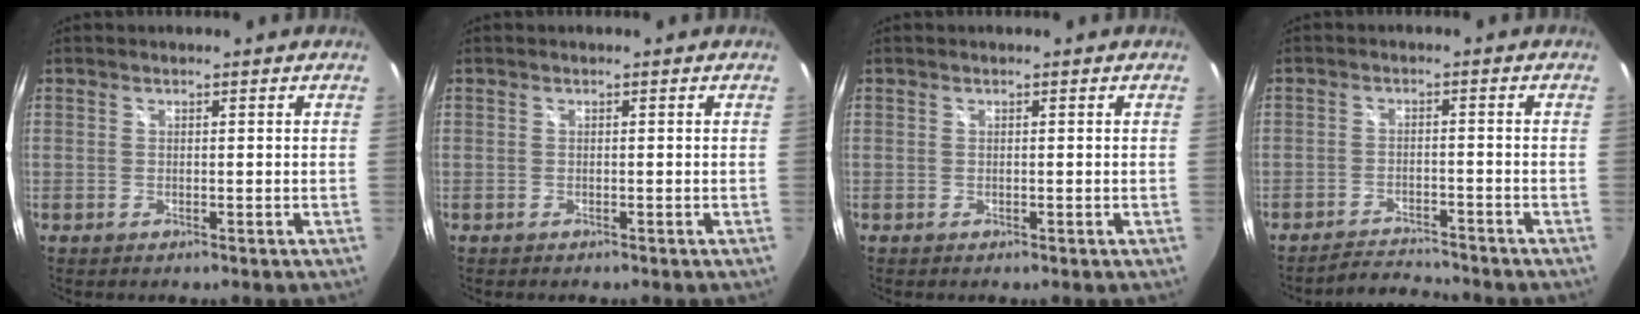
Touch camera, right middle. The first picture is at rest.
{"total": 0.0}
{"total": 0.0}
{"total": 5.3, "force": [-5.3, 0.1, 0.4], "torque": [-0.030, 0.001, -0.091]}